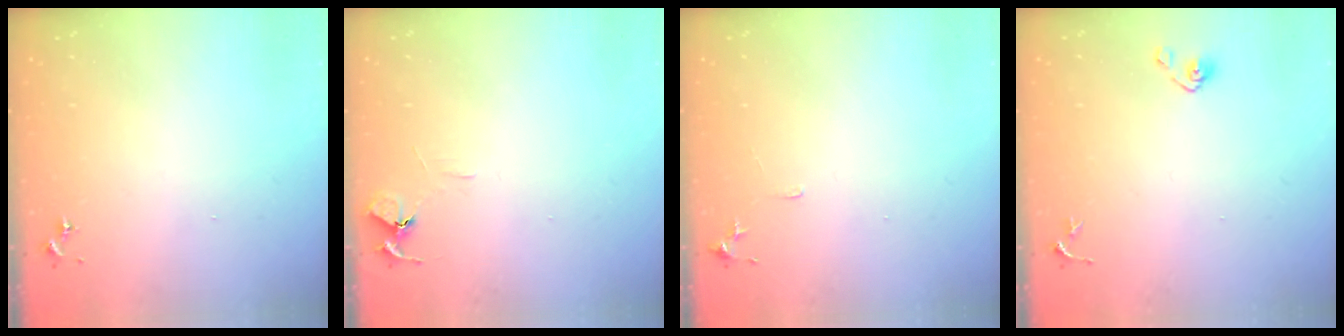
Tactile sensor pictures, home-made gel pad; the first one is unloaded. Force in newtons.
{"total": 5.8, "press": 5.8, "slide": 0.6}
{"total": 5.7, "press": 5.6, "slide": 0.6}
{"total": 4.9, "press": 4.6, "slide": 1.8}